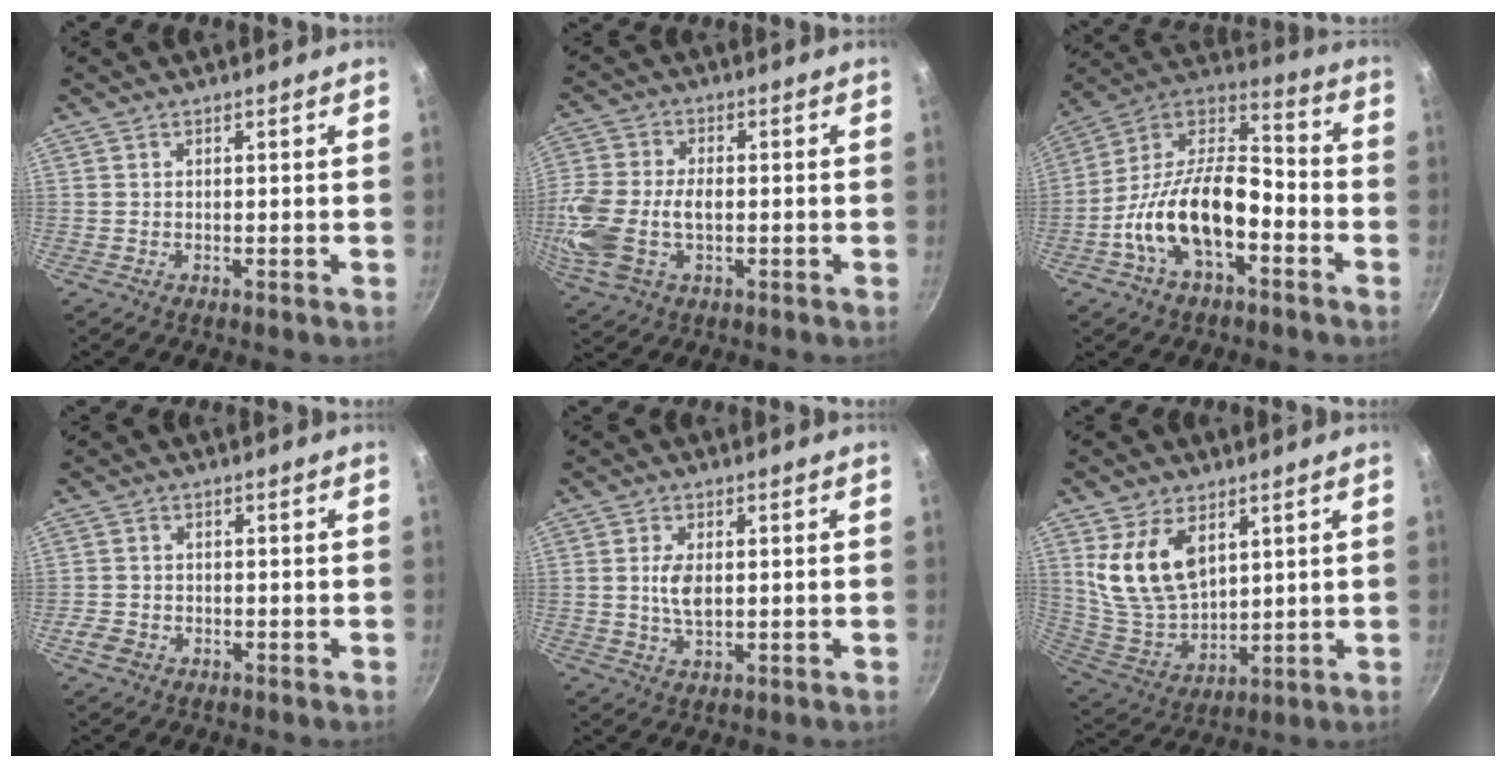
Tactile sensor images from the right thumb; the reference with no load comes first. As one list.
[{"total": 14.2, "force": [-2.0, 8.8, 10.9], "torque": [-0.237, 0.010, -0.042]}, {"total": 19.1, "force": [-6.5, 9.9, 14.9], "torque": [-0.247, 0.060, -0.135]}, {"total": 3.3, "force": [-1.6, 2.4, 1.5], "torque": [-0.031, 0.013, -0.031]}, {"total": 4.8, "force": [0.4, 2.6, 4.0], "torque": [-0.077, -0.003, 0.007]}, {"total": 14.0, "force": [5.2, 8.6, 9.7], "torque": [-0.163, -0.038, 0.118]}]